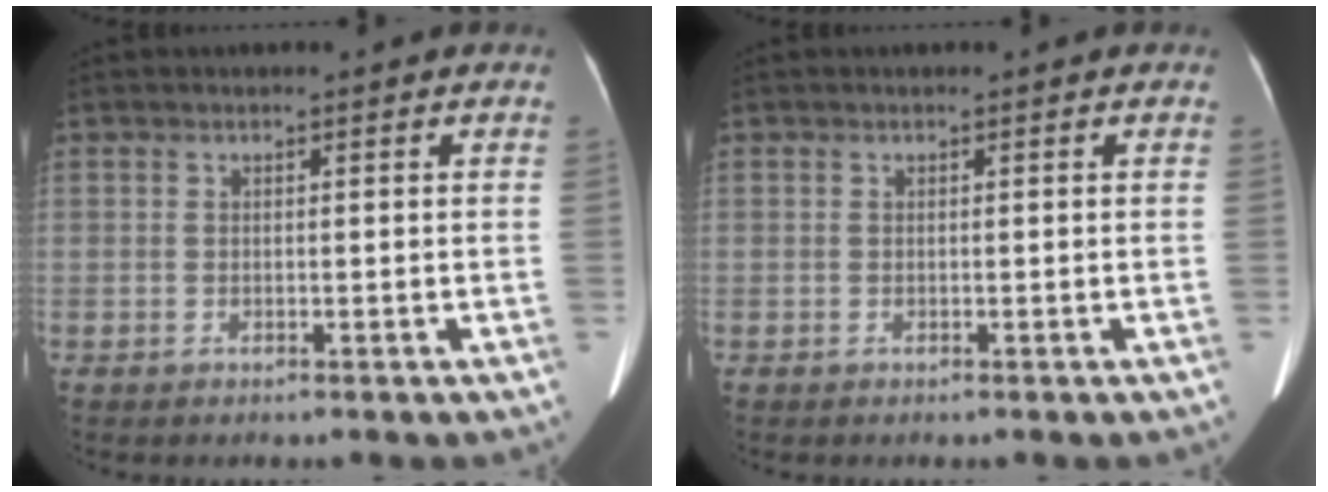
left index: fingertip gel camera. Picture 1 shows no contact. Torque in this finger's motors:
{"motor_torque": [0.00, 0.00, 0.00, 0.00]}